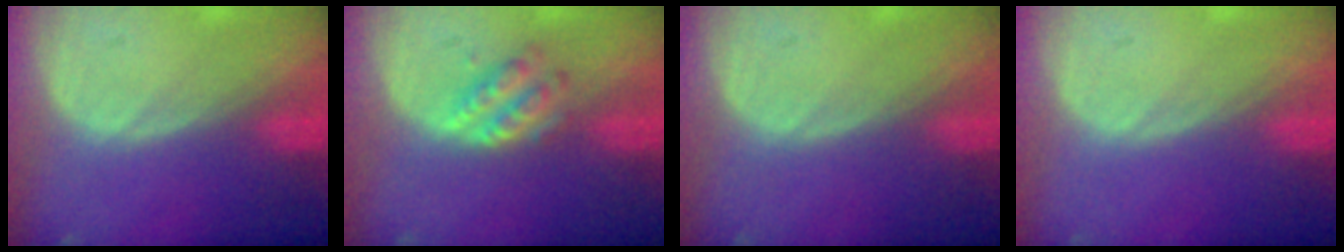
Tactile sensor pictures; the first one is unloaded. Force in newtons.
{"total": 4.9, "press": 4.3, "slide": 2.3}
{"total": 0.0}
{"total": 0.0}